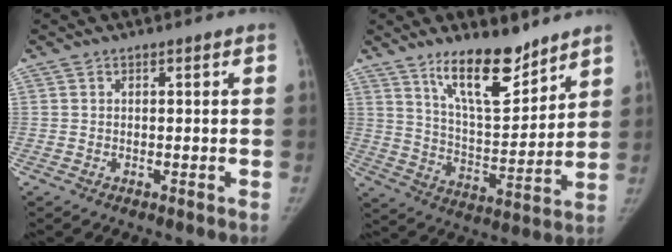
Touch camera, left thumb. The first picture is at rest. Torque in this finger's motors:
{"motor_torque": [0.67, -0.28, 1.14, -1.24, 0.17]}